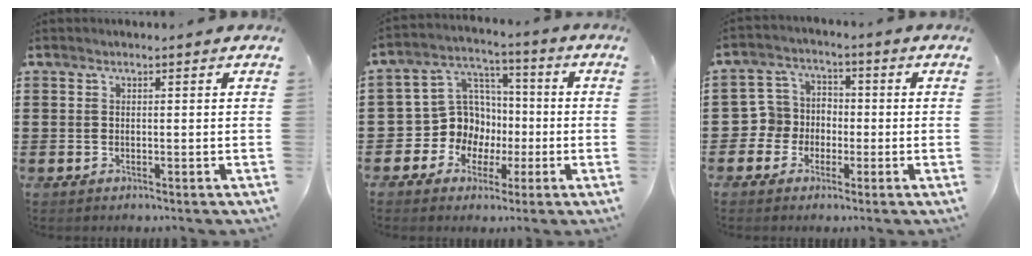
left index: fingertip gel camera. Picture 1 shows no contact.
{"total": 9.8, "force": [-1.2, 9.4, 2.7], "torque": [-0.099, 0.005, -0.017]}
{"total": 5.3, "force": [-1.9, 4.9, 0.8], "torque": [-0.050, 0.010, -0.043]}